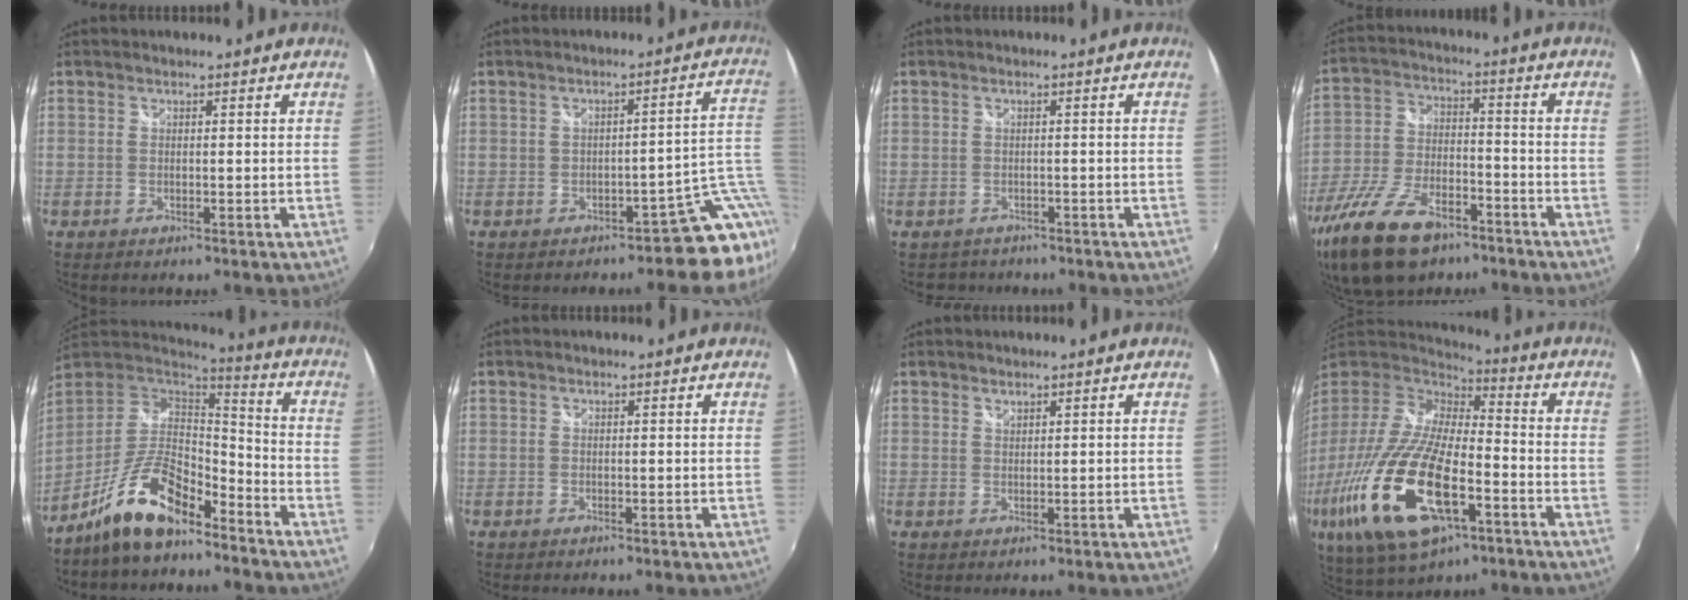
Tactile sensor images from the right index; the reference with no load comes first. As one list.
[{"total": 7.2, "force": [-3.1, 3.5, 5.4], "torque": [-0.032, 0.027, -0.032]}, {"total": 2.4, "force": [-1.7, 1.7, -0.1], "torque": [-0.005, 0.002, -0.024]}, {"total": 18.8, "force": [-12.3, 8.8, 11.1], "torque": [-0.247, -0.023, -0.216]}, {"total": 14.7, "force": [-10.2, 4.7, 9.4], "torque": [-0.199, -0.001, -0.186]}, {"total": 0.0}, {"total": 0.9, "force": [0.9, 0.2, 0.1], "torque": [-0.002, 0.001, 0.016]}, {"total": 29.7, "force": [-12.1, 12.2, 24.2], "torque": [-0.512, -0.068, -0.221]}]